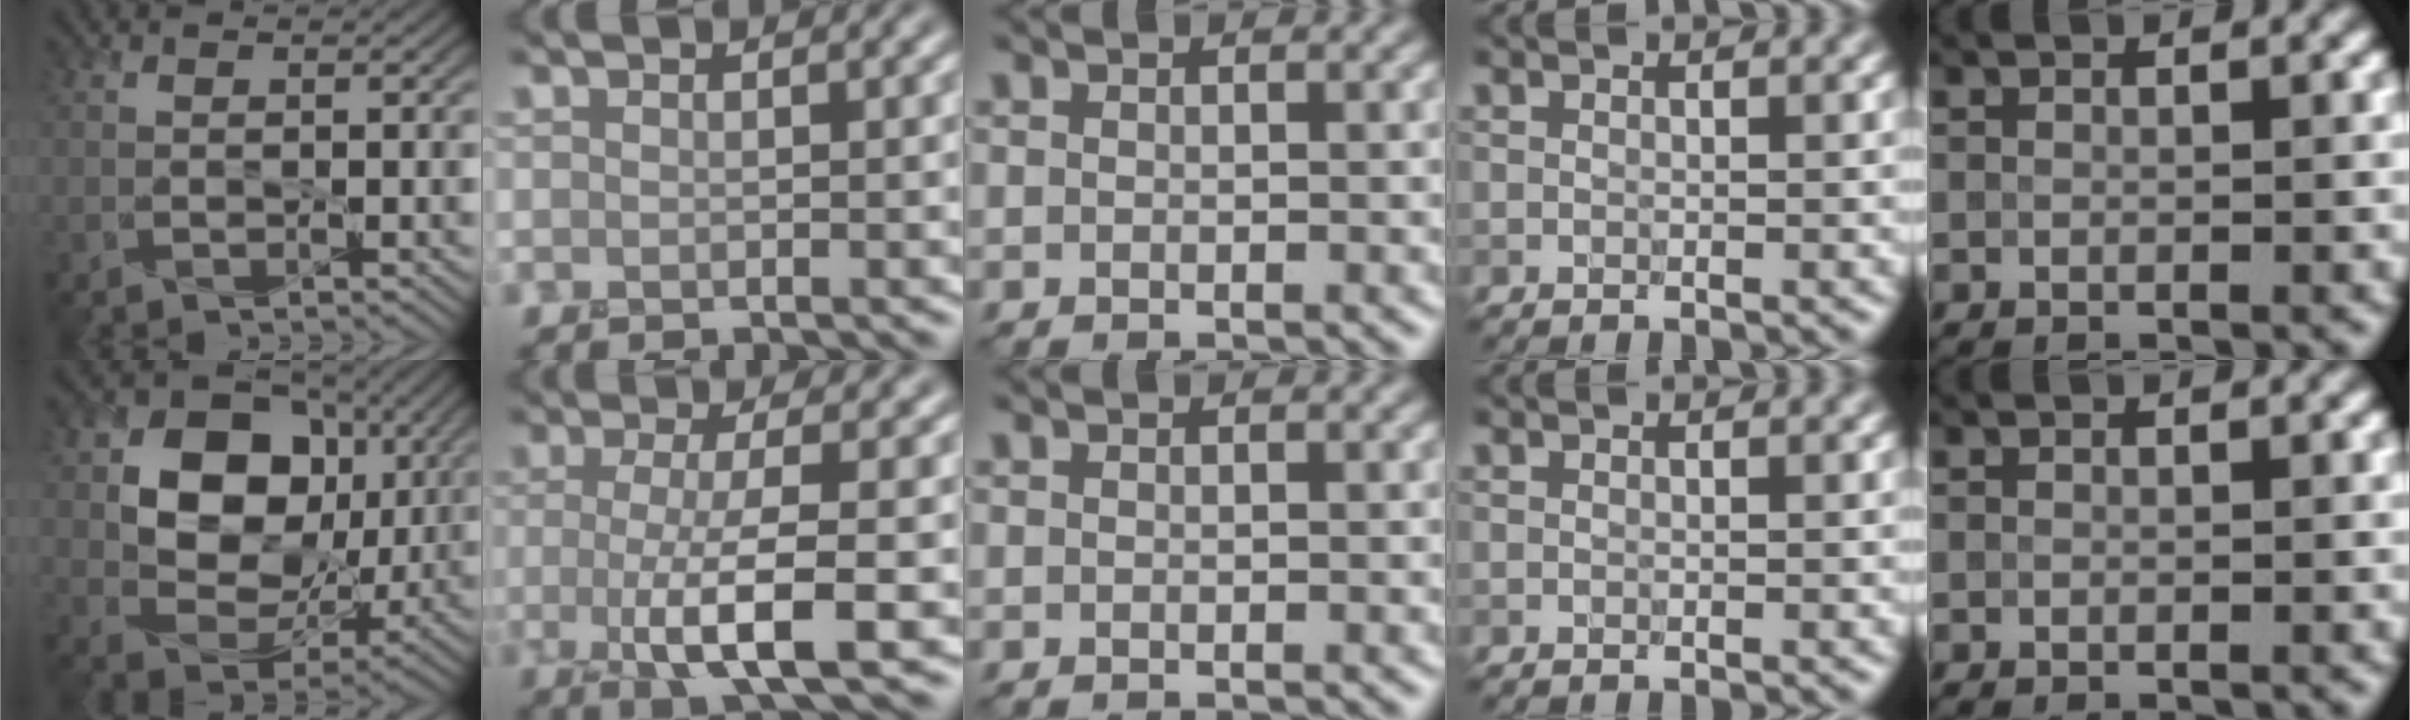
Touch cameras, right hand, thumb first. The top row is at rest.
{"thumb": {"total": 12.7, "force": [2.6, 10.1, 7.2], "torque": [-0.140, -0.002, 0.046]}, "index": {"total": 5.5, "force": [-0.6, 1.3, 5.3], "torque": [-0.099, -0.008, -0.010]}}